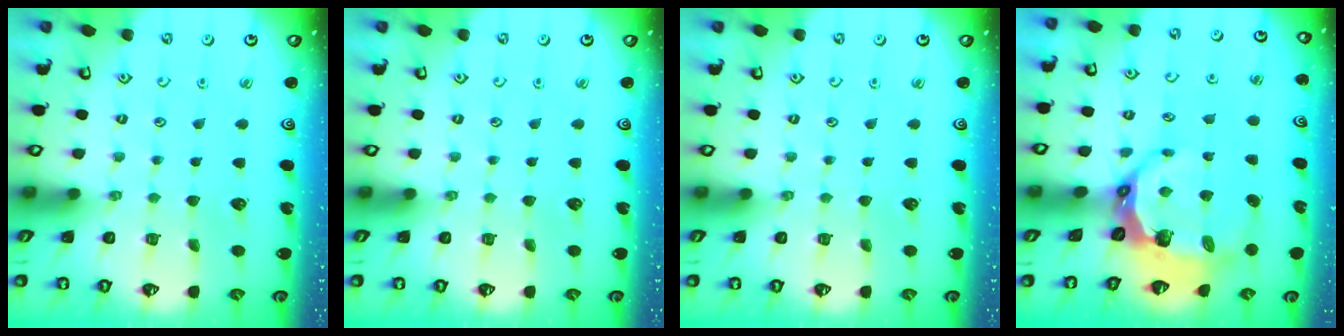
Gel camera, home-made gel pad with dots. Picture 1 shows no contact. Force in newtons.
{"total": 0.0}
{"total": 0.0}
{"total": 9.3, "press": 8.0, "slide": 4.8}